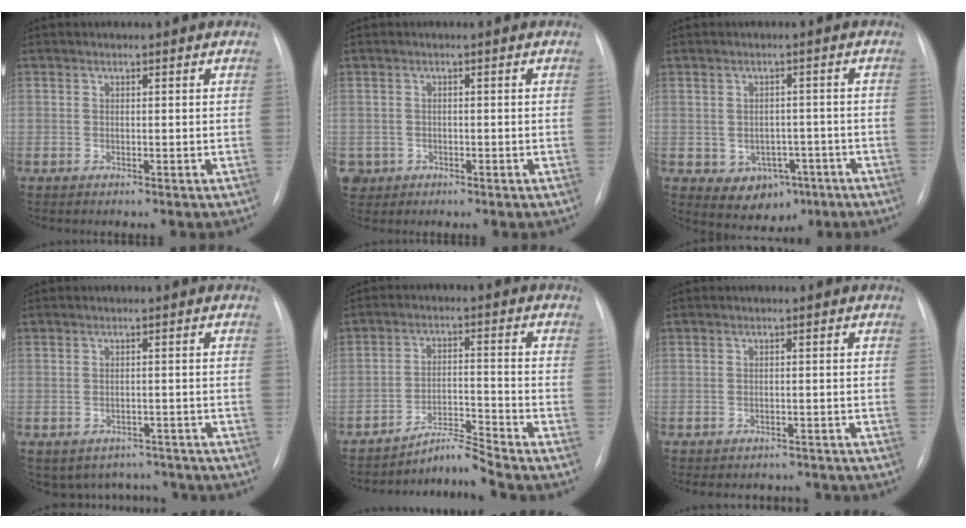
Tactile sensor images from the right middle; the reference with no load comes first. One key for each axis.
{"total": 3.0, "fx": -1.2, "fy": 2.8, "fz": 0.1, "tx": 0.000, "ty": 0.007, "tz": -0.019}
{"total": 6.4, "fx": -2.8, "fy": 4.9, "fz": 3.0, "tx": -0.040, "ty": 0.011, "tz": -0.027}
{"total": 6.7, "fx": -5.7, "fy": 3.4, "fz": 0.2, "tx": 0.009, "ty": 0.021, "tz": -0.066}
{"total": 5.2, "fx": -4.9, "fy": -1.7, "fz": 0.1, "tx": -0.011, "ty": -0.004, "tz": -0.083}
{"total": 6.6, "fx": -5.9, "fy": 2.7, "fz": 0.7, "tx": -0.003, "ty": 0.011, "tz": -0.065}